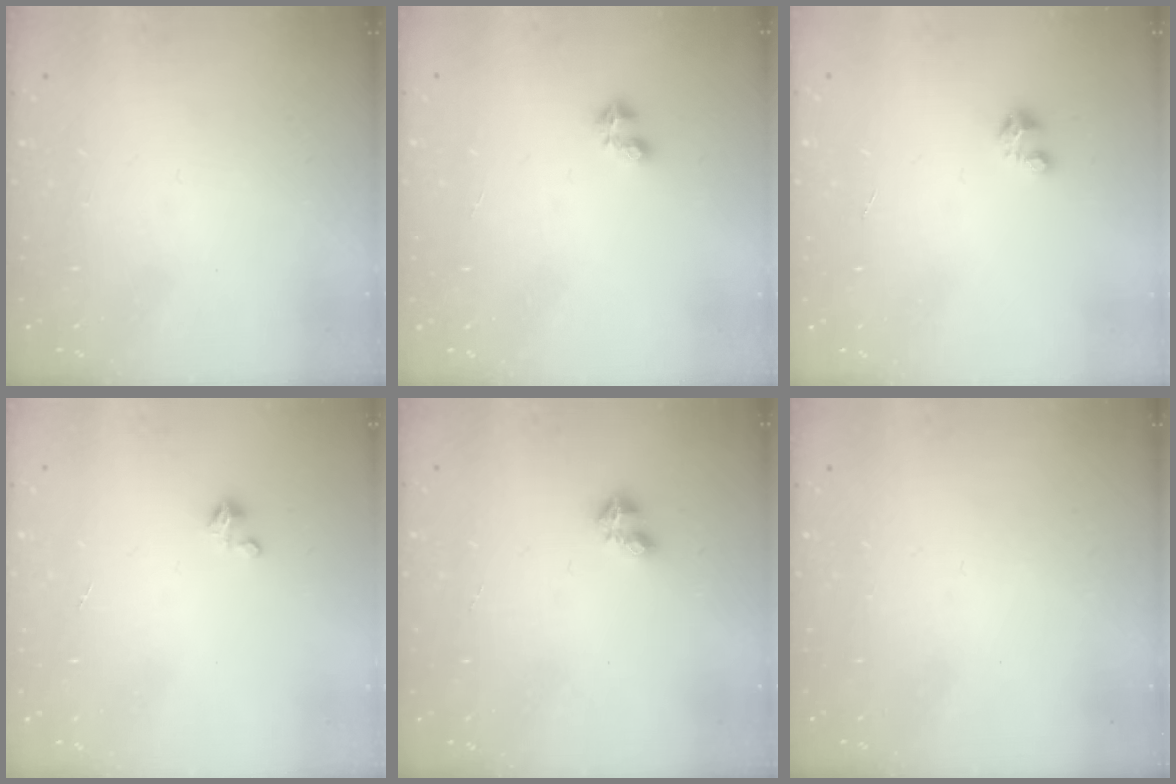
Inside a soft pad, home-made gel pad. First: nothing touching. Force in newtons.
{"total": 2.4, "press": 2.3, "slide": 0.6}
{"total": 1.8, "press": 1.8, "slide": 0.1}
{"total": 1.4, "press": 1.4, "slide": 0.3}
{"total": 3.2, "press": 3.2, "slide": 0.5}
{"total": 0.0}